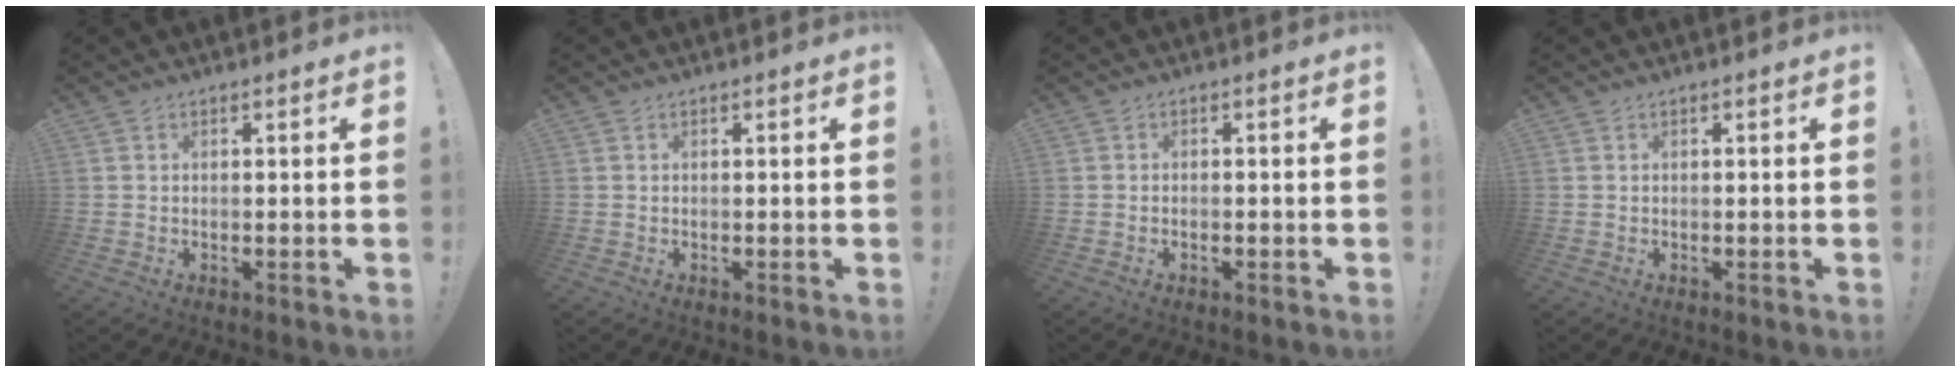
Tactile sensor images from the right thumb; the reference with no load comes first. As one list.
[{"total": 0.0}, {"total": 0.7, "force": [-0.4, 0.4, 0.4], "torque": [-0.005, 0.002, -0.008]}, {"total": 0.0}]